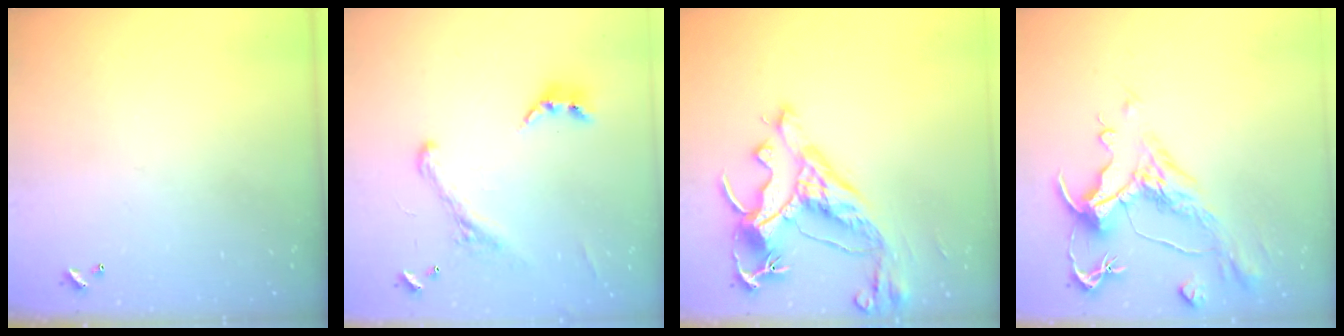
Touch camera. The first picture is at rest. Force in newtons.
{"total": 2.9, "press": 2.7, "slide": 1.2}
{"total": 10.4, "press": 10.2, "slide": 2.1}
{"total": 2.6, "press": 2.1, "slide": 1.6}